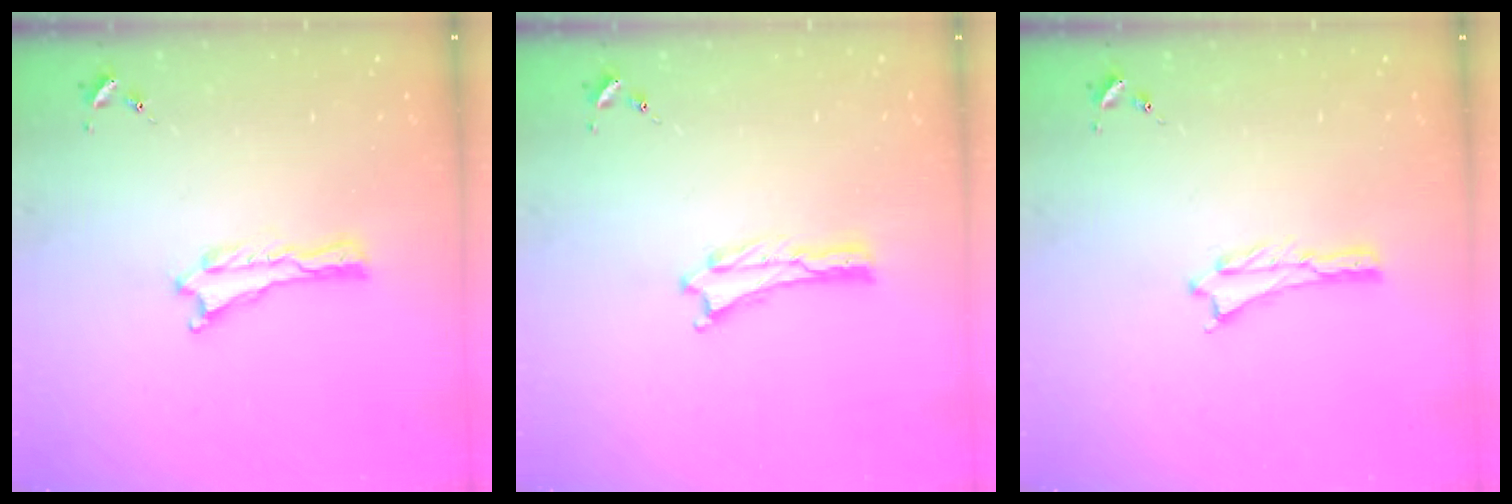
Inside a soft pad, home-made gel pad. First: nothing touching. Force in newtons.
{"total": 0.0}
{"total": 0.5, "press": 0.5, "slide": 0.2}